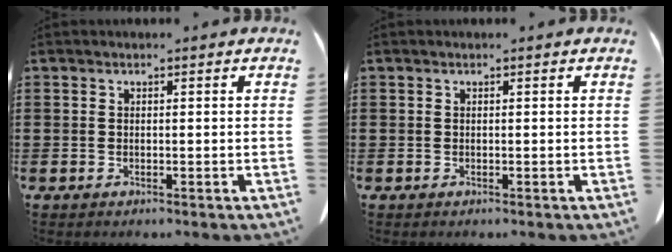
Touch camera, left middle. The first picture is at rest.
{"total": 0.0}